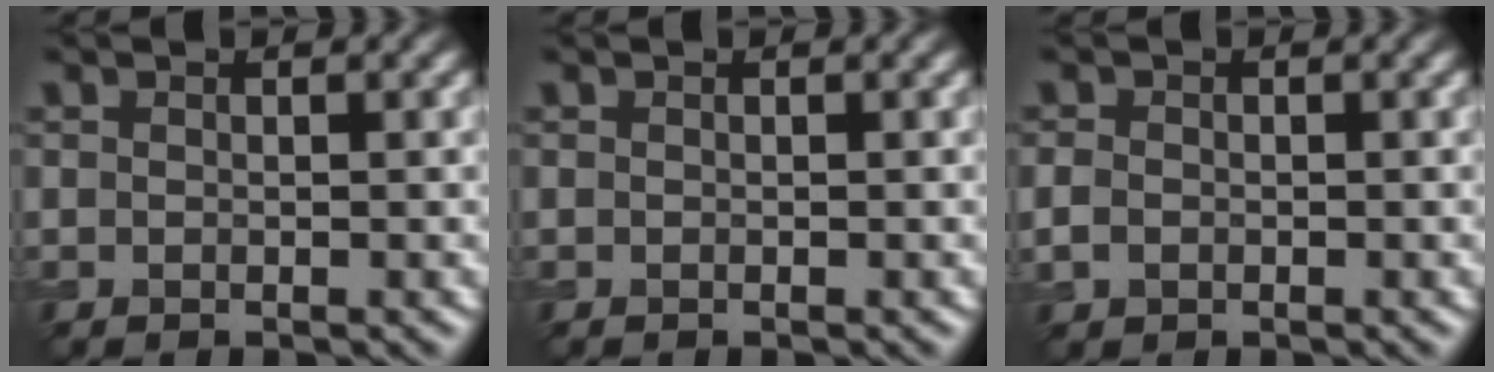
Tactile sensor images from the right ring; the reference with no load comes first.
{"total": 0.0}
{"total": 1.3, "force": [-0.3, 1.1, 0.7], "torque": [-0.013, -0.003, -0.010]}